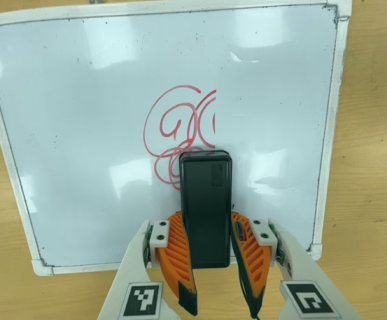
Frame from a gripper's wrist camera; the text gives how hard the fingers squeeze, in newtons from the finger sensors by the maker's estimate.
{"total": 9.0, "left": 6.9, "right": 11.1}